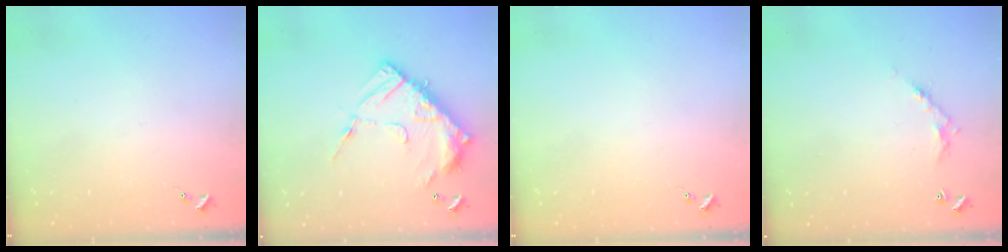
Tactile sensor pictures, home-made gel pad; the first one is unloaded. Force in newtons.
{"total": 16.6, "press": 16.6, "slide": 1.5}
{"total": 0.0}
{"total": 5.2, "press": 5.2, "slide": 0.3}